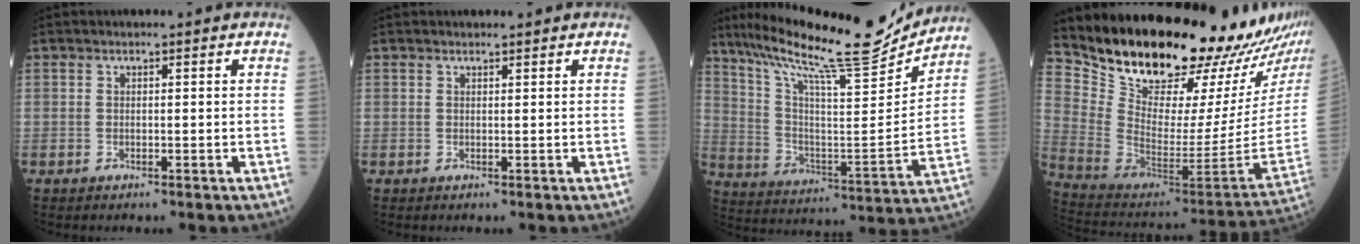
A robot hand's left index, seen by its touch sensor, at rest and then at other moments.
{"total": 1.1, "force": [1.0, 0.0, 0.2], "torque": [-0.006, 0.003, 0.018]}
{"total": 23.6, "force": [20.8, 1.4, 11.2], "torque": [-0.207, -0.030, 0.320]}
{"total": 28.3, "force": [24.8, 2.8, 13.3], "torque": [-0.225, -0.115, 0.365]}